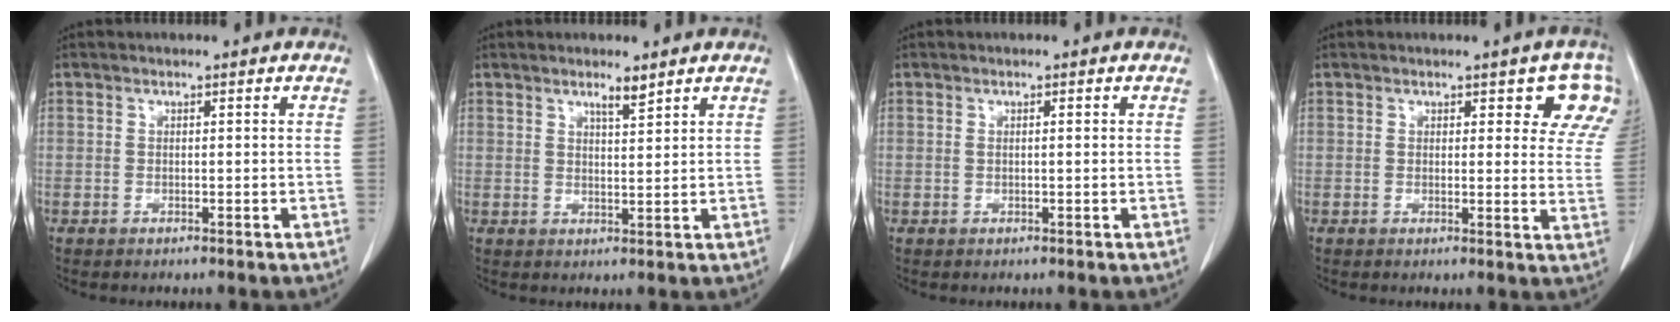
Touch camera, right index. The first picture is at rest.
{"total": 2.3, "force": [1.8, 0.1, 1.4], "torque": [-0.029, -0.003, 0.033]}
{"total": 0.7, "force": [0.2, 0.1, 0.6], "torque": [-0.008, 0.002, 0.007]}
{"total": 7.1, "force": [4.5, 2.9, 4.6], "torque": [-0.028, -0.011, 0.032]}